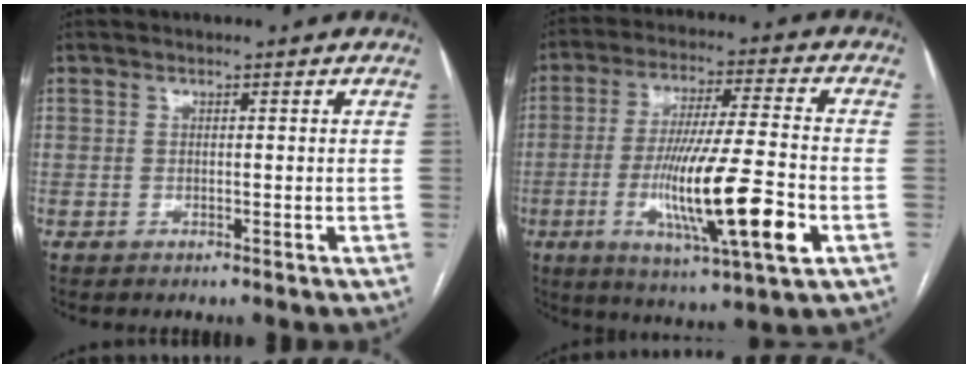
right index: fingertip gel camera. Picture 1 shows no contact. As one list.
[{"total": 17.8, "force": [-5.1, 1.0, 17.1], "torque": [-0.312, -0.023, -0.084]}]